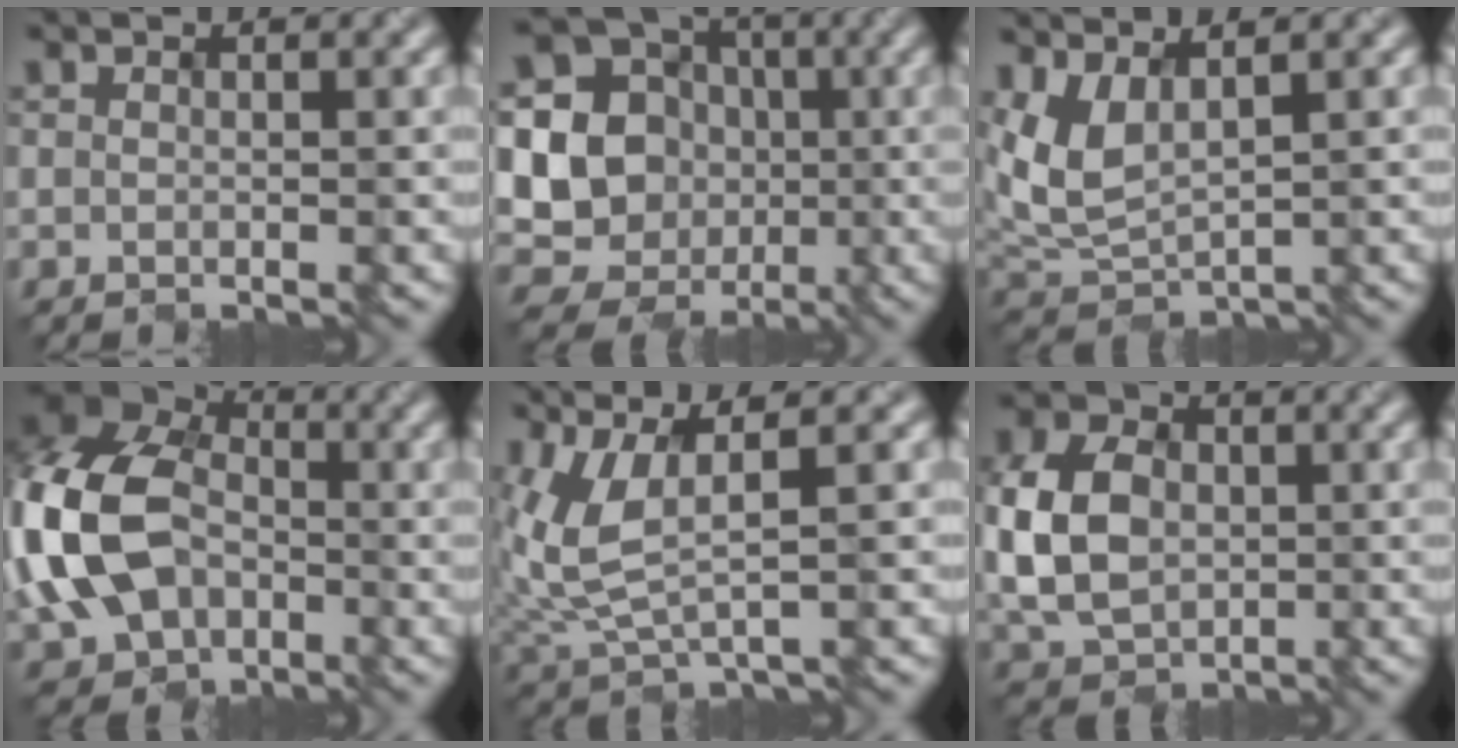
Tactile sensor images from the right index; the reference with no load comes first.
{"total": 17.5, "force": [-0.8, 16.5, 5.6], "torque": [-0.141, 0.018, -0.039]}
{"total": 4.3, "force": [1.7, 2.2, 3.2], "torque": [-0.085, -0.005, 0.040]}
{"total": 15.2, "force": [-2.2, 10.9, 10.4], "torque": [-0.259, -0.003, -0.059]}
{"total": 5.5, "force": [1.8, 2.2, 4.7], "torque": [-0.126, -0.003, 0.044]}
{"total": 9.3, "force": [-0.2, 7.0, 6.1], "torque": [-0.151, 0.009, -0.011]}